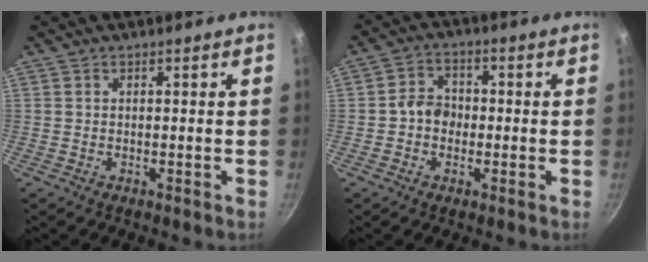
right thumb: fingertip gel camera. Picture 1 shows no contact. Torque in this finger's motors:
{"motor_torque": [0.20, 0.08, -0.27, 0.00, 0.02]}